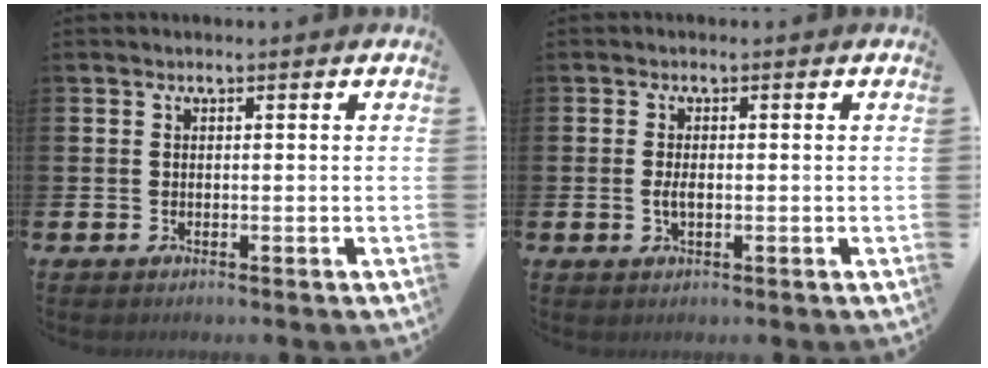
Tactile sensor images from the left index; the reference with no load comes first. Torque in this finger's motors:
{"motor_torque": [0.44, 0.02, 0.04, 0.09]}